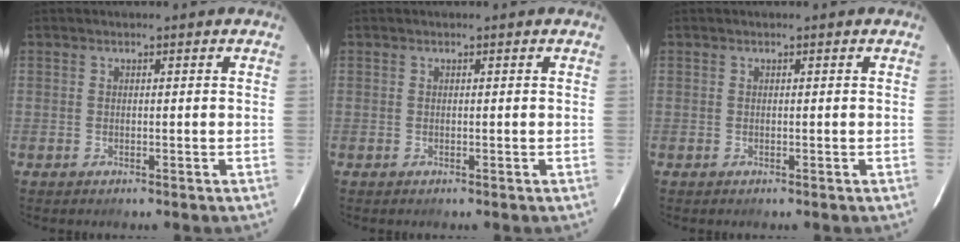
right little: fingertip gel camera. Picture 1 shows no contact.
{"total": 0.0}
{"total": 0.0}